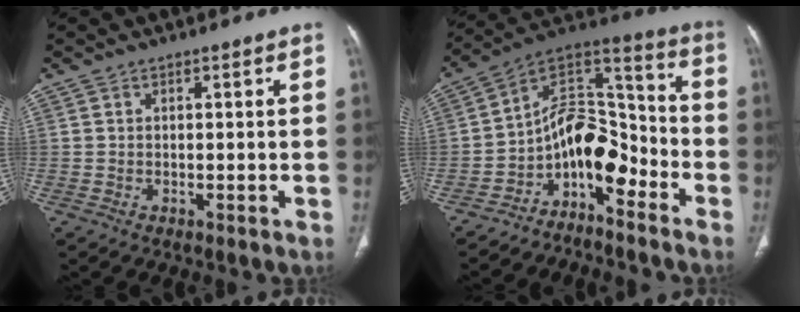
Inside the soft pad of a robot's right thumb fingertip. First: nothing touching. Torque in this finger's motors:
{"motor_torque": [2.83, 1.68, 0.61, -1.07, 0.05]}